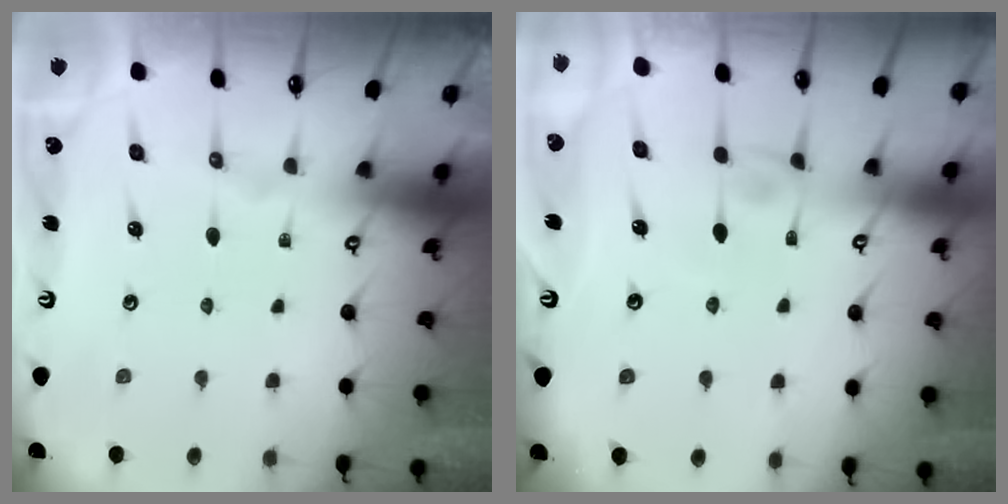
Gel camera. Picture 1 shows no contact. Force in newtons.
{"total": 4.5, "press": 4.5, "slide": 0.1}